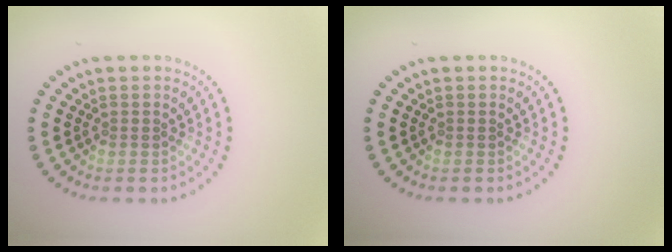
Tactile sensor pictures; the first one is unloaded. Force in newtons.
{"total": 0.0}